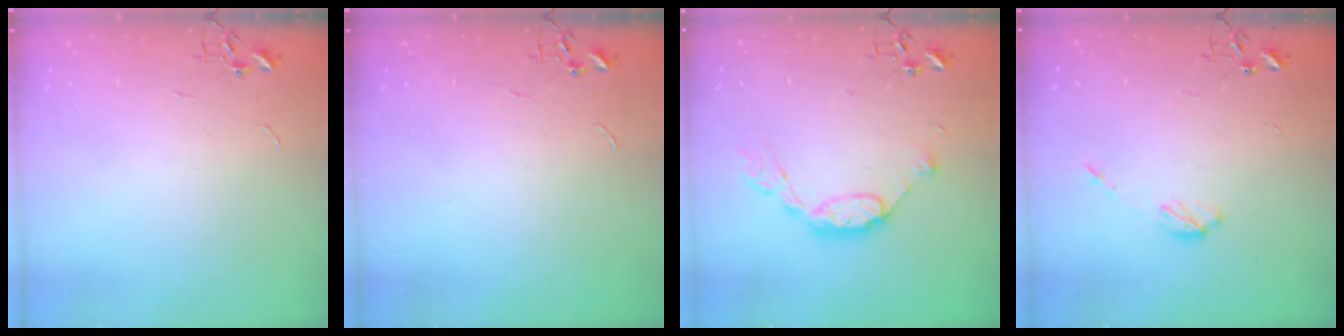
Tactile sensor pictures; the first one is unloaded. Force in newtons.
{"total": 0.0}
{"total": 11.0, "press": 11.0, "slide": 0.9}
{"total": 4.7, "press": 4.7, "slide": 0.3}